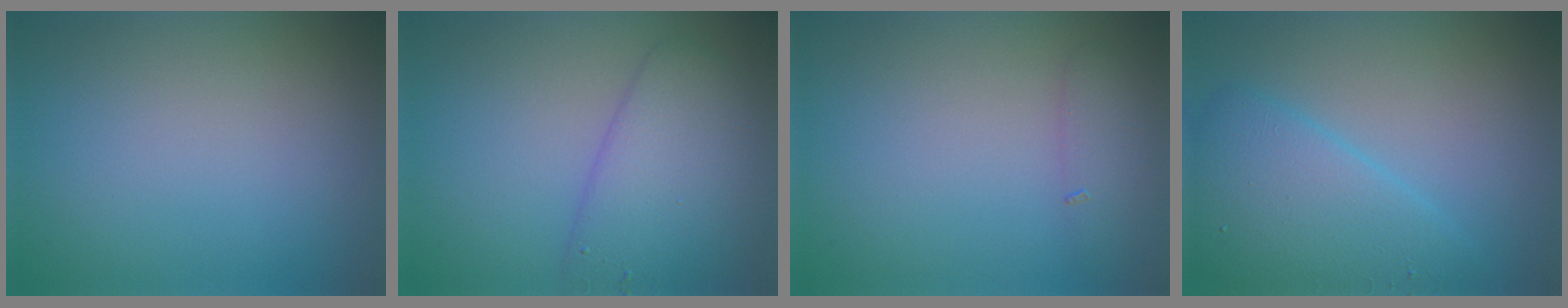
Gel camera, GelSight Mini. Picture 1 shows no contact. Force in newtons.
{"total": 5.0, "press": 5.0, "slide": 0.1}
{"total": 1.4, "press": 1.4, "slide": 0.1}
{"total": 5.3, "press": 5.3, "slide": 0.2}